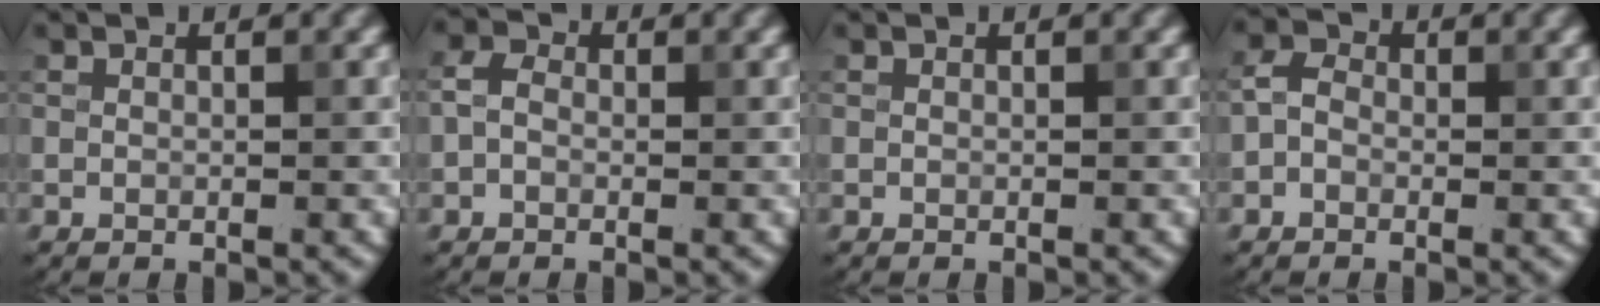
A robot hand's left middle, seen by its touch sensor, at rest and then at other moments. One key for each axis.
{"total": 1.9, "fx": -0.4, "fy": 1.4, "fz": 1.1, "tx": -0.022, "ty": 0.007, "tz": -0.017}
{"total": 0.0}
{"total": 2.0, "fx": -0.6, "fy": 1.5, "fz": 1.1, "tx": -0.018, "ty": 0.007, "tz": -0.021}